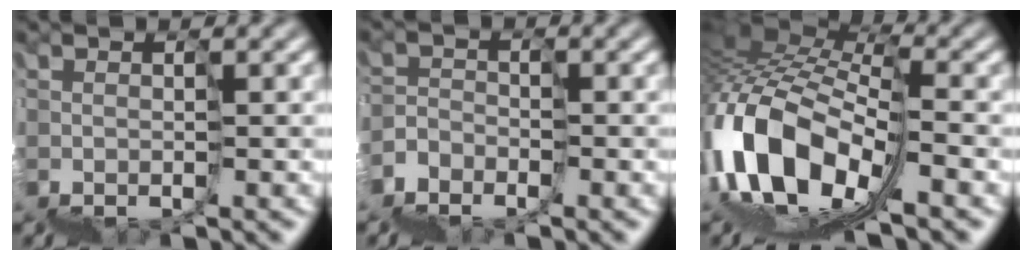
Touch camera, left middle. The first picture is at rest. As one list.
[{"total": 1.1, "force": [-0.6, 0.6, -0.7], "torque": [0.021, 0.015, -0.021]}, {"total": 9.6, "force": [-0.8, 5.3, 8.0], "torque": [-0.166, 0.025, -0.022]}]